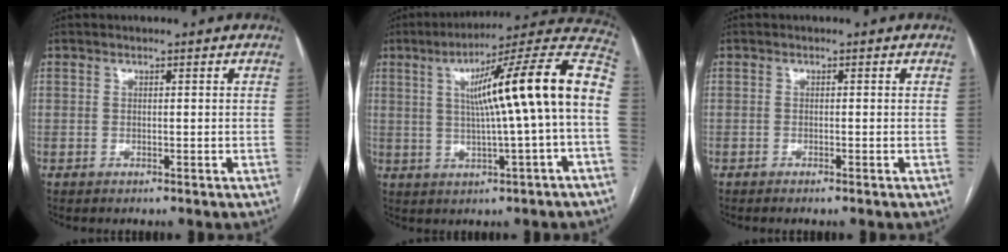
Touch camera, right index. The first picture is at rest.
{"total": 18.9, "force": [1.5, 0.0, 18.8], "torque": [-0.266, 0.035, 0.015]}
{"total": 0.6, "force": [-0.3, 0.0, 0.5], "torque": [-0.008, 0.002, -0.005]}